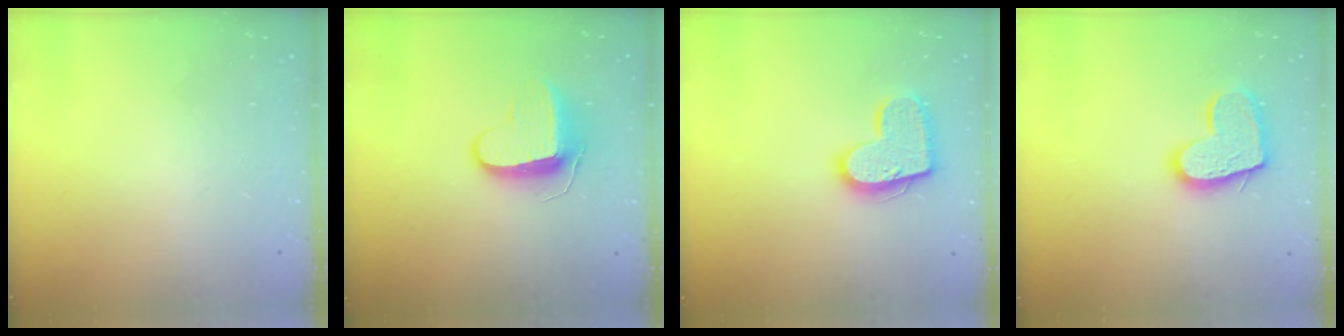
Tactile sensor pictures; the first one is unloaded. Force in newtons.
{"total": 9.6, "press": 9.6, "slide": 0.9}
{"total": 15.7, "press": 15.6, "slide": 0.9}
{"total": 14.0, "press": 14.0, "slide": 1.3}